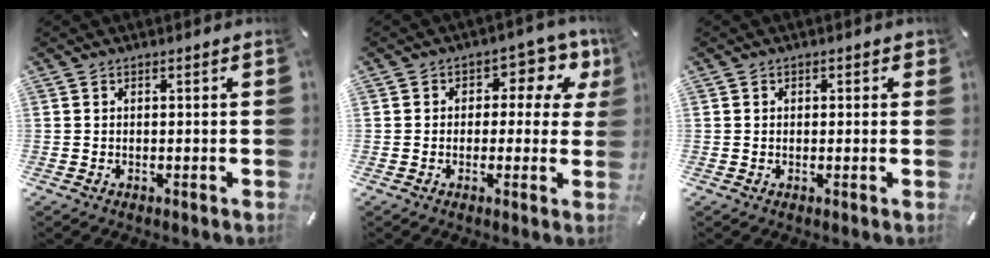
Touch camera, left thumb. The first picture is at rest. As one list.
[{"total": 7.8, "force": [2.0, 5.3, 5.3], "torque": [-0.066, -0.008, 0.030]}, {"total": 1.1, "force": [0.0, 1.1, 0.3], "torque": [0.009, -0.001, -0.006]}]